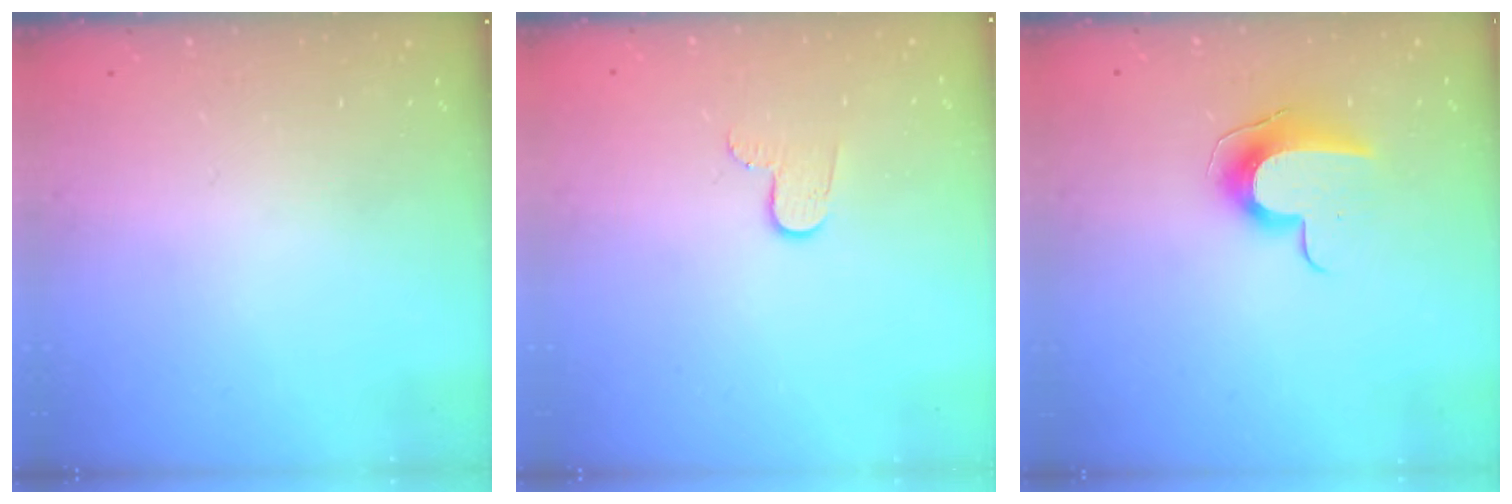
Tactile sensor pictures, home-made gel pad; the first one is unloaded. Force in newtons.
{"total": 4.6, "press": 4.6, "slide": 0.5}
{"total": 9.5, "press": 9.5, "slide": 0.4}